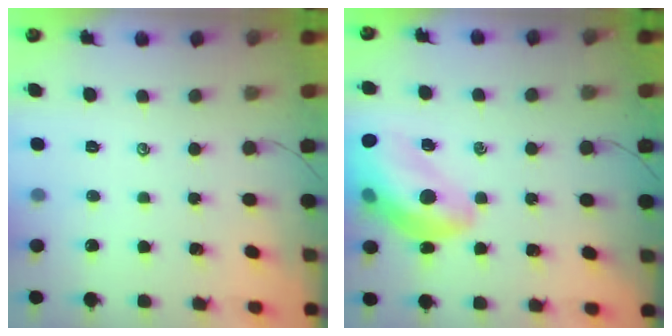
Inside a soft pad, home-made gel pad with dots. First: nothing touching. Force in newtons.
{"total": 18.8, "press": 18.6, "slide": 2.9}